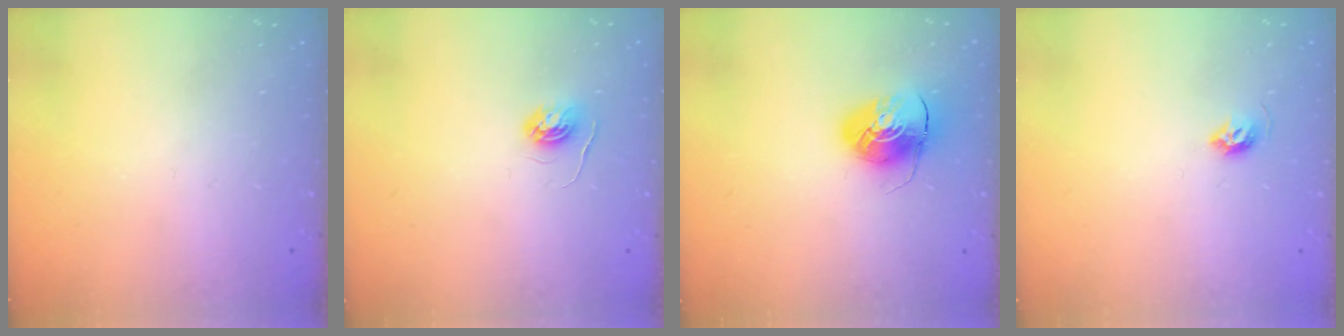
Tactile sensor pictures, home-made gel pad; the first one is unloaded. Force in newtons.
{"total": 4.7, "press": 4.6, "slide": 0.4}
{"total": 9.1, "press": 9.1, "slide": 0.5}
{"total": 5.7, "press": 5.7, "slide": 0.7}